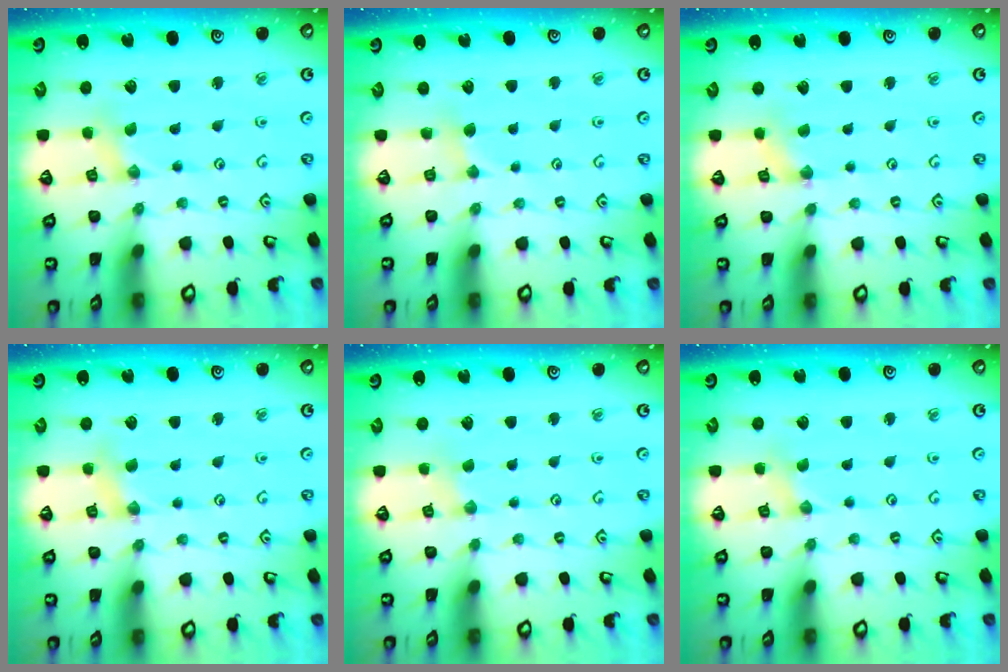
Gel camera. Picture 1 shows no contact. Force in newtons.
{"total": 1.8, "press": 1.8, "slide": 0.3}
{"total": 0.8, "press": 0.7, "slide": 0.3}
{"total": 2.7, "press": 2.7, "slide": 0.2}
{"total": 1.2, "press": 1.1, "slide": 0.2}
{"total": 0.0}